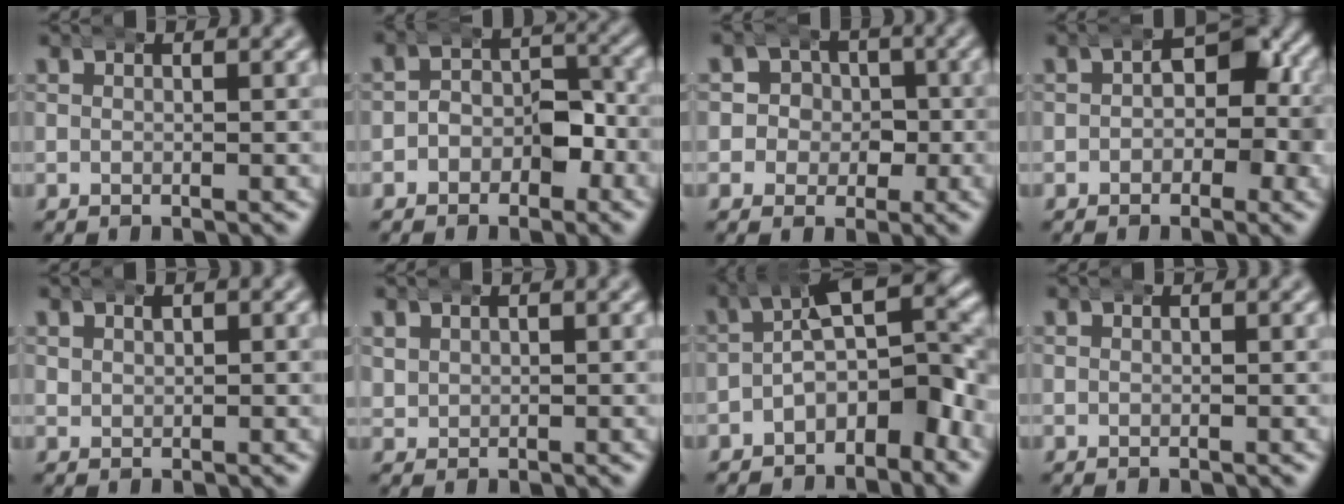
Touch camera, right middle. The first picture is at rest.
{"total": 3.8, "force": [-1.2, 2.9, 2.1], "torque": [-0.022, -0.001, -0.029]}
{"total": 6.8, "force": [-0.6, 6.5, 2.0], "torque": [-0.039, -0.009, -0.023]}
{"total": 5.5, "force": [0.4, 3.6, 4.2], "torque": [-0.051, -0.009, 0.004]}
{"total": 1.4, "force": [0.9, 0.9, 0.6], "torque": [-0.010, 0.002, 0.018]}
{"total": 1.6, "force": [0.9, 1.2, 0.4], "torque": [-0.017, 0.000, 0.023]}
{"total": 8.9, "force": [-0.3, 5.1, 7.3], "torque": [-0.078, 0.006, -0.015]}
{"total": 0.0}